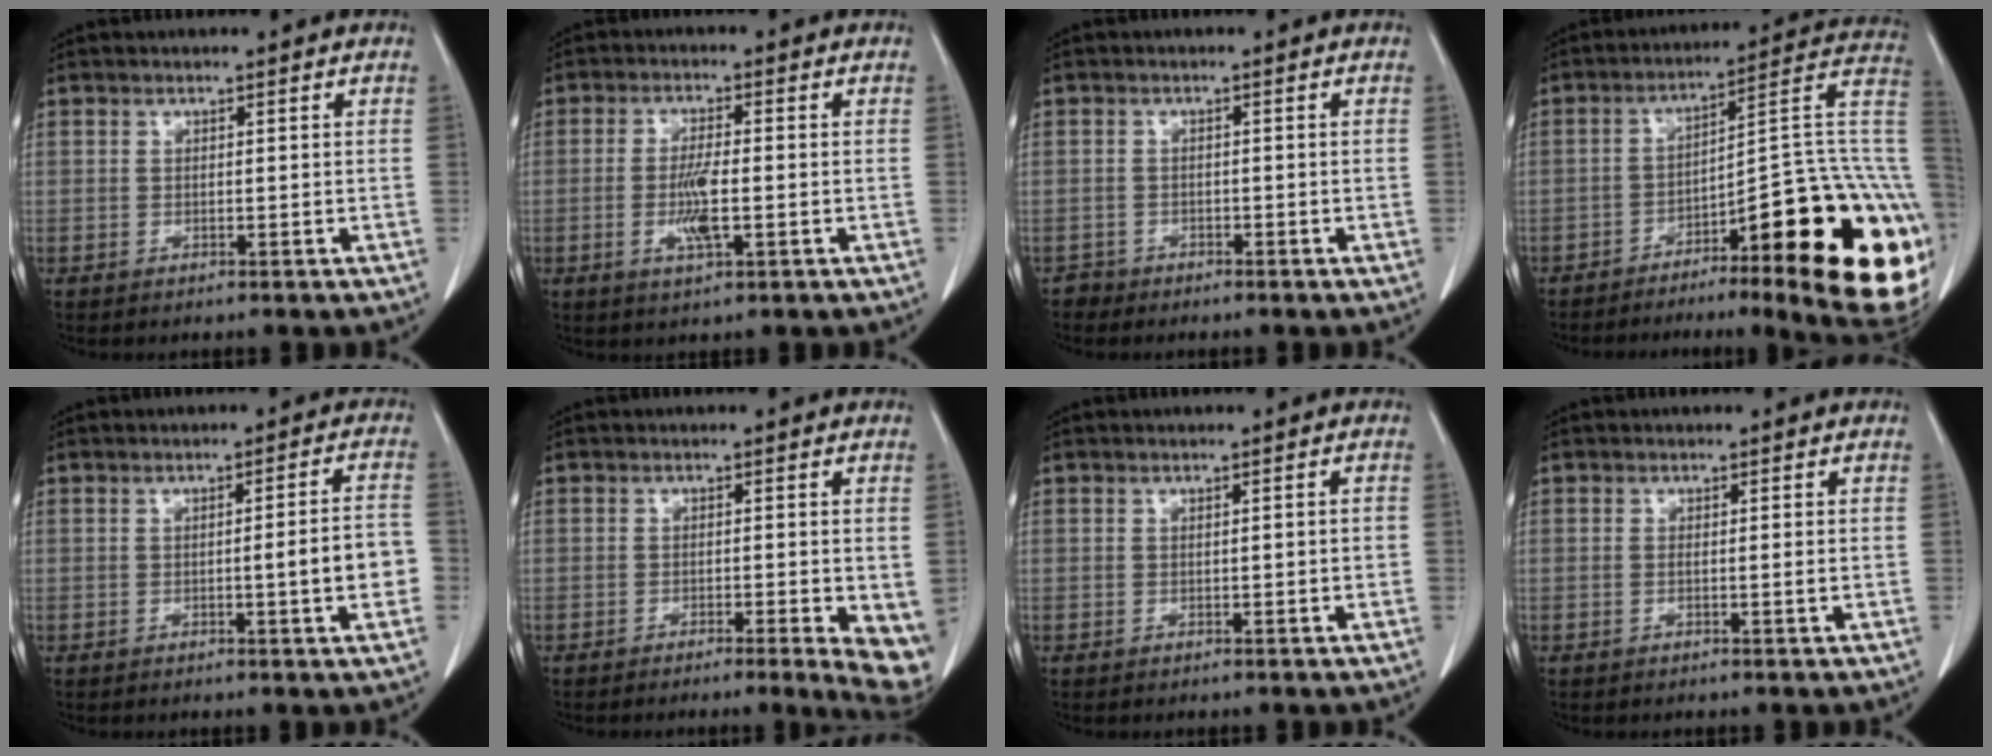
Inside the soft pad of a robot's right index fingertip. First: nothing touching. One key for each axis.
{"total": 7.1, "fx": -1.4, "fy": 1.6, "fz": 6.8, "tx": -0.134, "ty": -0.006, "tz": -0.024}
{"total": 1.5, "fx": -1.1, "fy": 0.8, "fz": -0.6, "tx": 0.009, "ty": 0.004, "tz": -0.025}
{"total": 28.4, "fx": -9.8, "fy": 4.6, "fz": 26.3, "tx": -0.245, "ty": 0.028, "tz": -0.140}
{"total": 6.1, "fx": -1.4, "fy": 0.1, "fz": 5.9, "tx": -0.076, "ty": 0.009, "tz": -0.018}
{"total": 7.5, "fx": -3.6, "fy": 1.5, "fz": 6.4, "tx": -0.065, "ty": -0.013, "tz": -0.052}
{"total": 1.0, "fx": -0.1, "fy": 0.1, "fz": 0.9, "tx": -0.014, "ty": 0.001, "tz": 0.001}
{"total": 0.9, "fx": -0.2, "fy": -0.2, "fz": 0.8, "tx": -0.014, "ty": -0.001, "tz": -0.002}